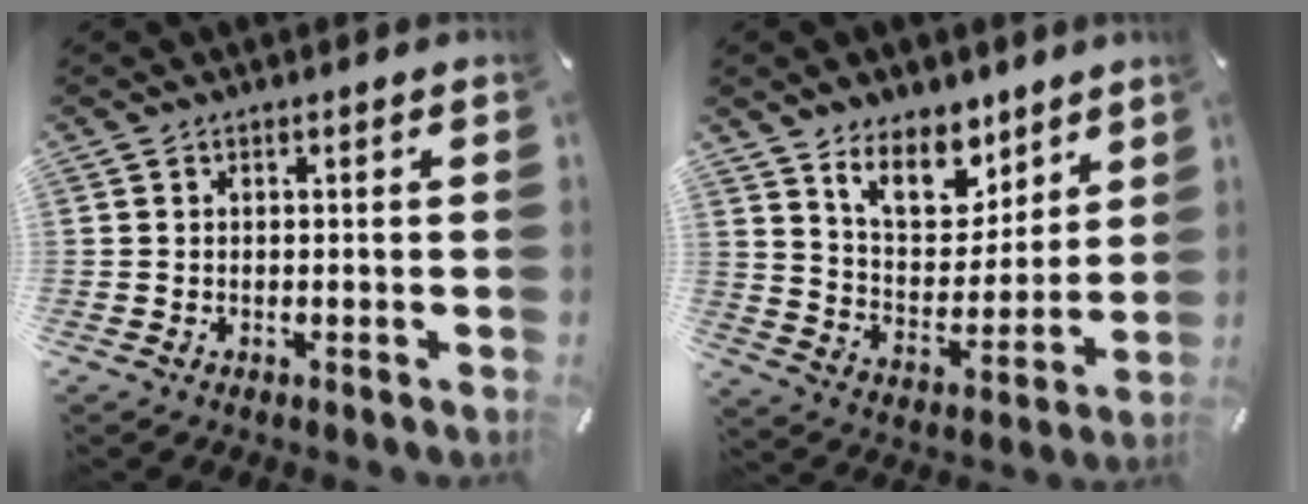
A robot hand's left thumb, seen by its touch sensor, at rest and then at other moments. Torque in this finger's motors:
{"motor_torque": [0.39, 0.33, 1.35, -1.42, 0.35]}